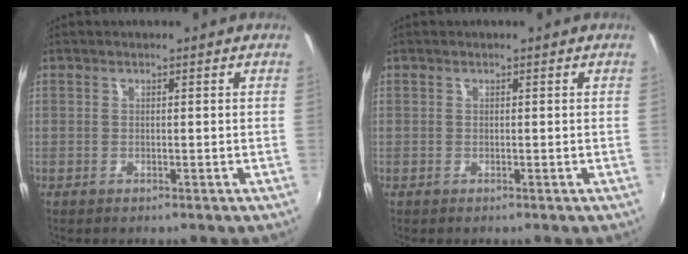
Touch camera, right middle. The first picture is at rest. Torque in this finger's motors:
{"motor_torque": [-2.14, 0.00, 0.00, 0.00]}